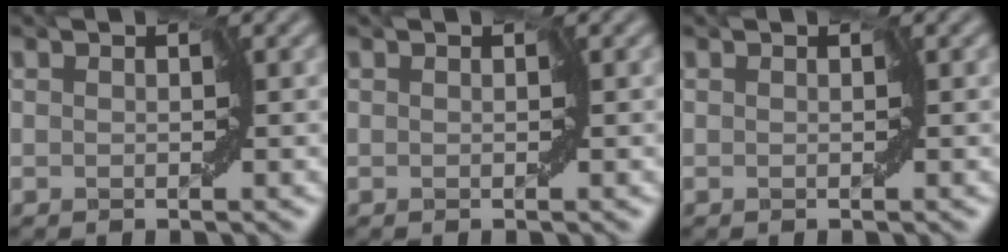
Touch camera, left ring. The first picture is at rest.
{"total": 0.0}
{"total": 0.0}